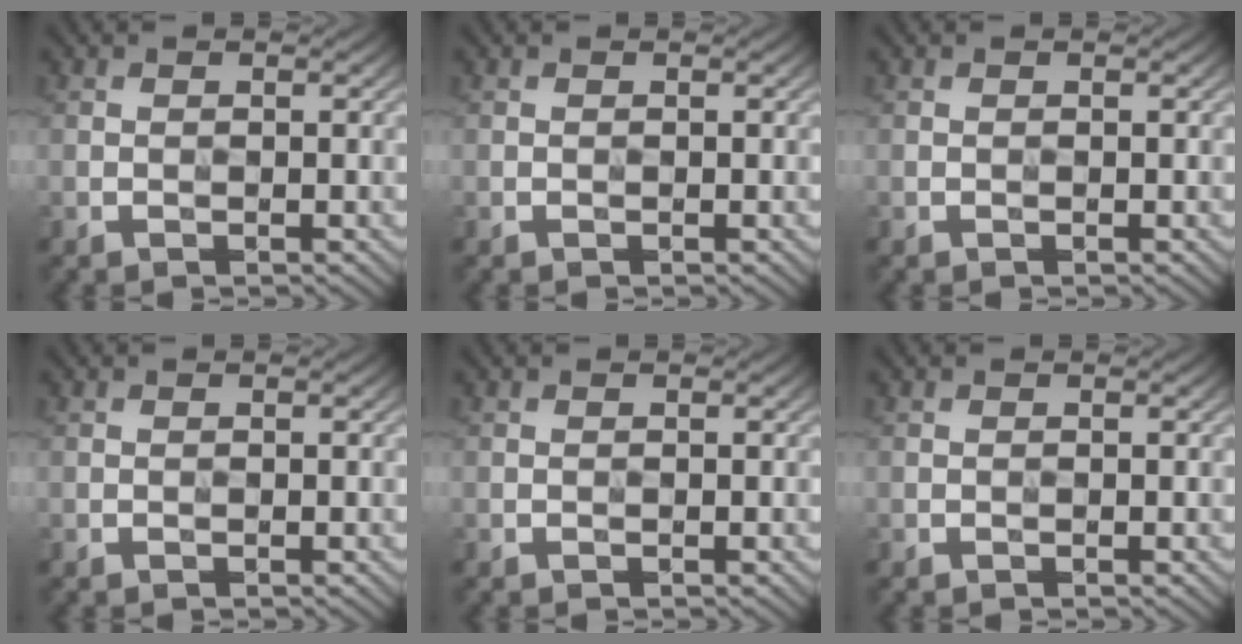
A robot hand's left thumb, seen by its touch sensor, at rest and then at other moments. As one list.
[{"total": 0.0}, {"total": 0.0}, {"total": 0.0}, {"total": 0.0}, {"total": 0.0}]